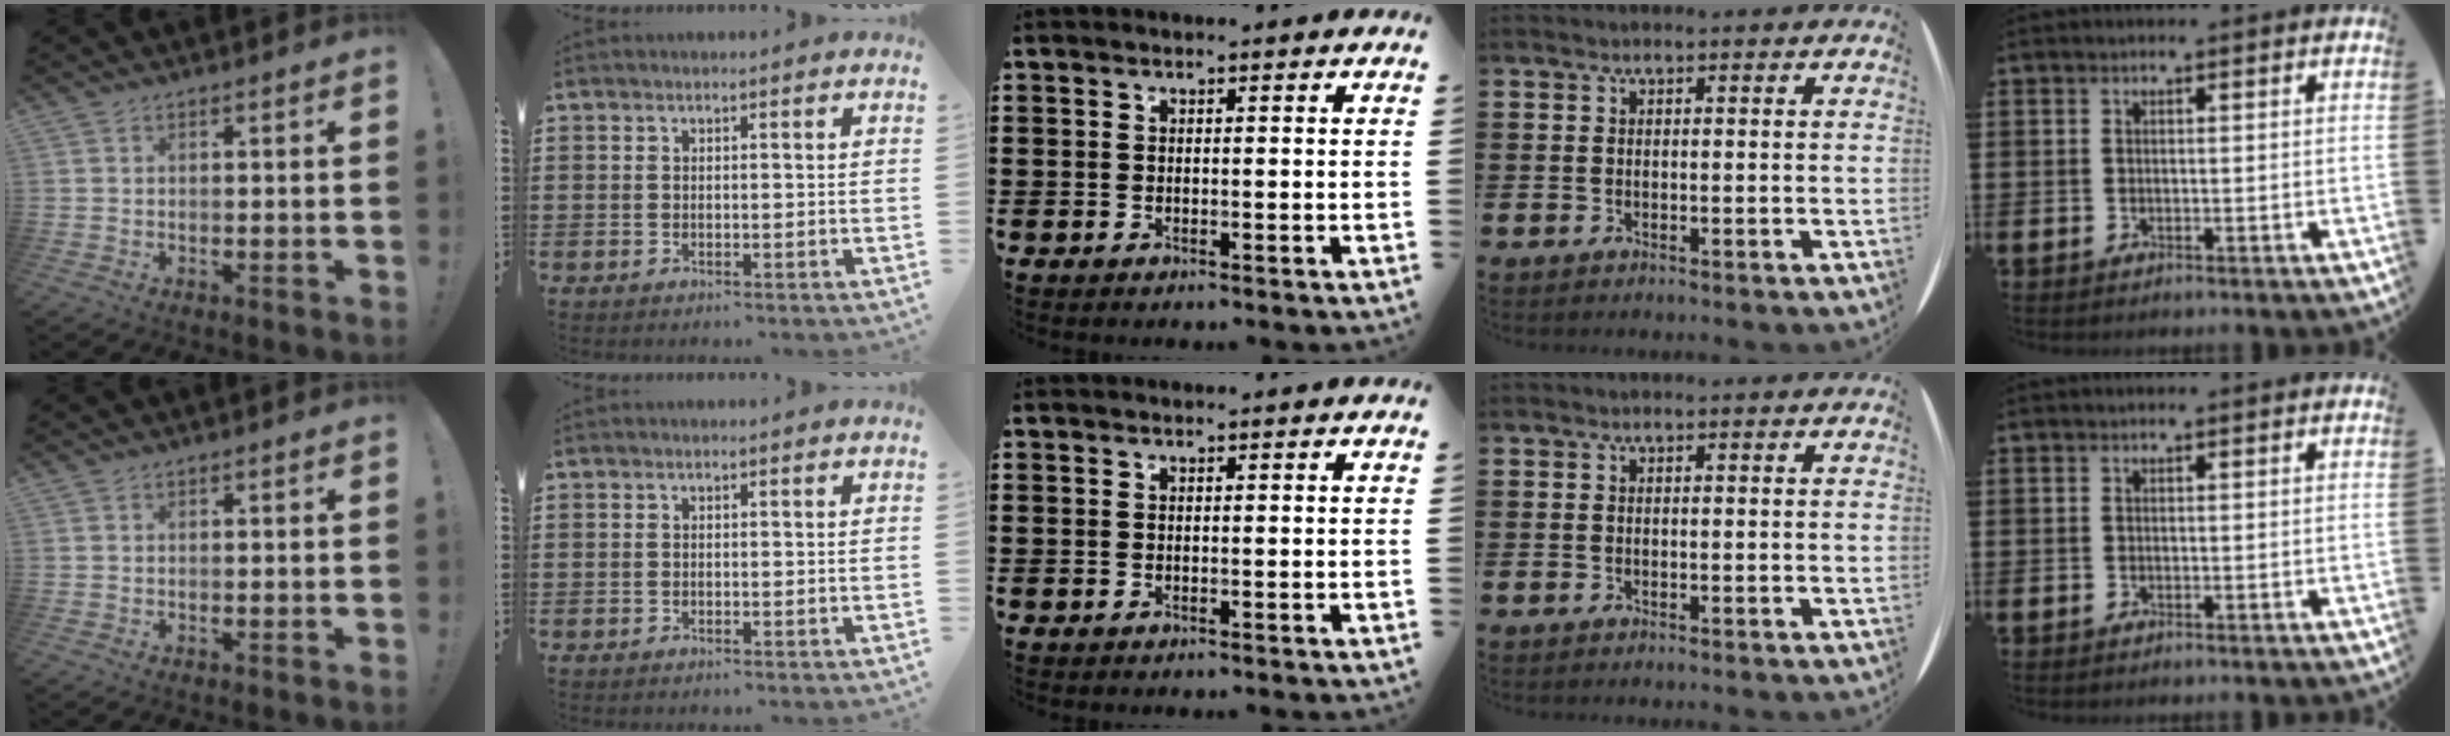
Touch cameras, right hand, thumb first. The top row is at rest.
{}